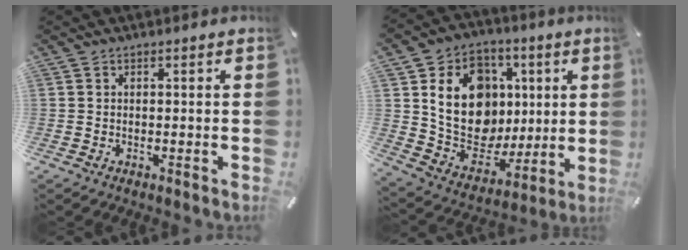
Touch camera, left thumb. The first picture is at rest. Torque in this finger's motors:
{"motor_torque": [1.01, 0.71, 0.61, -0.33, 0.48]}